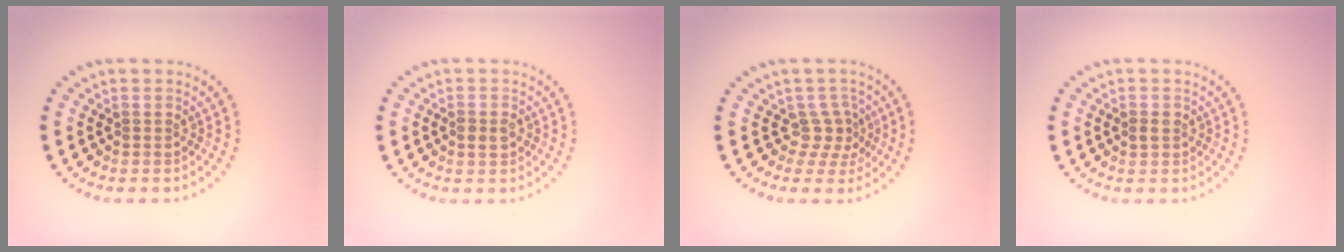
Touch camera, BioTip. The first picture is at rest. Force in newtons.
{"total": 1.5, "press": 1.4, "slide": 0.5}
{"total": 2.4, "press": 1.5, "slide": 1.9}
{"total": 1.1, "press": 1.1, "slide": 0.1}